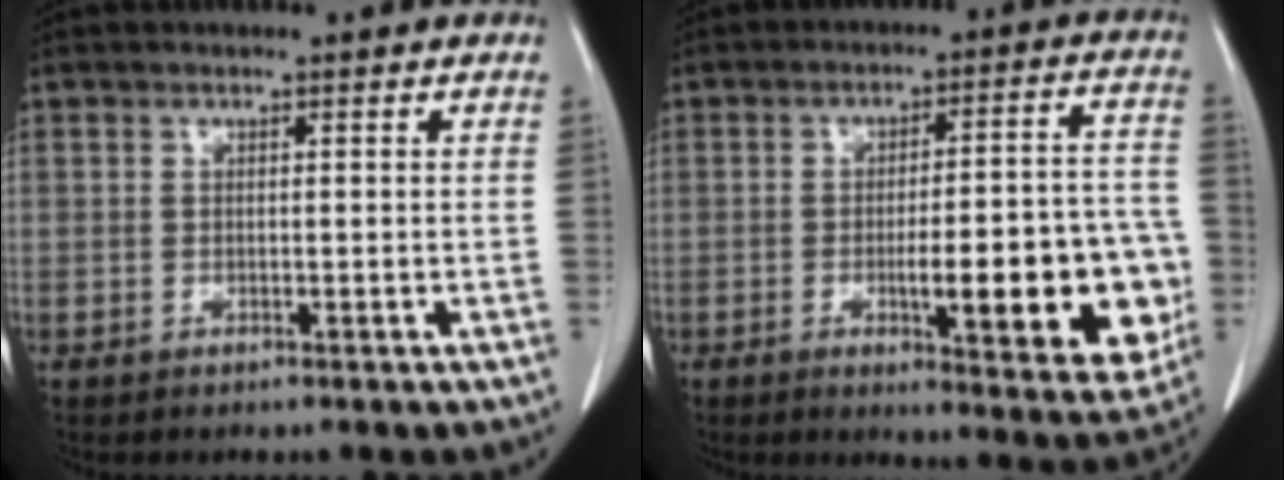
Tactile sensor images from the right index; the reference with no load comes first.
{"total": 16.9, "force": [-4.1, 3.9, 15.9], "torque": [-0.163, 0.019, -0.041]}